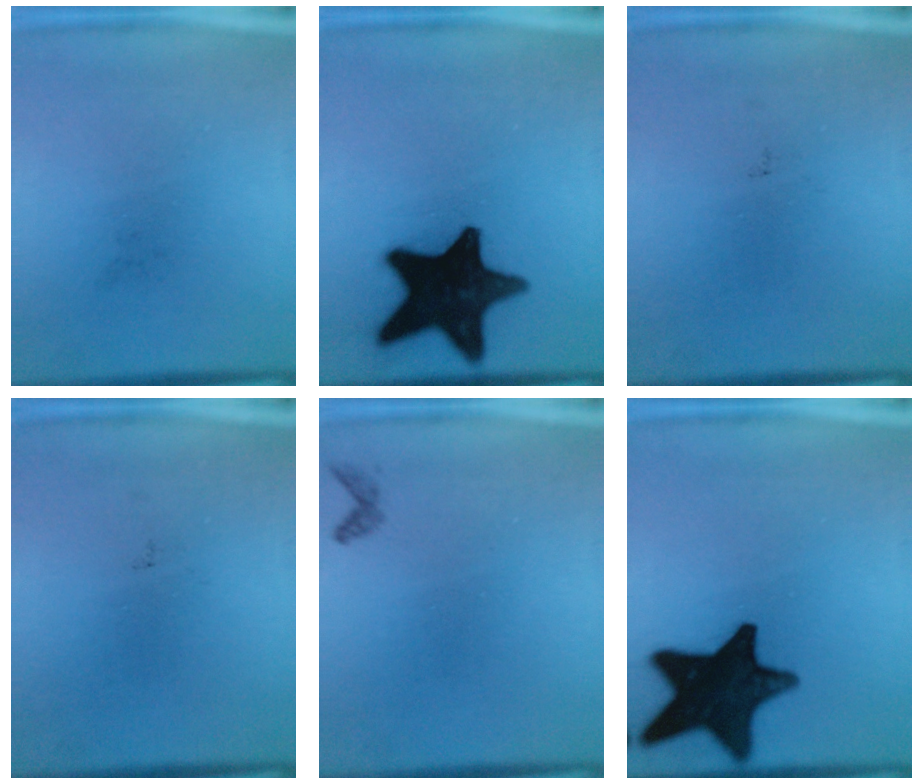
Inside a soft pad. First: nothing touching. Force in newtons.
{"total": 19.1}
{"total": 0.0}
{"total": 0.0}
{"total": 0.7}
{"total": 17.5}